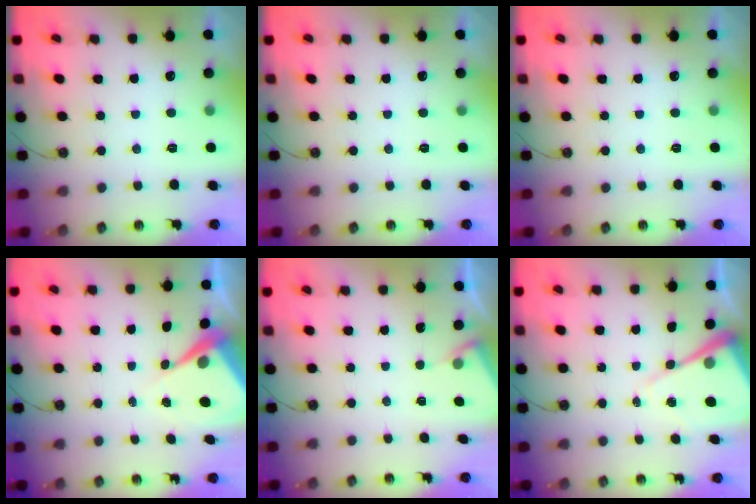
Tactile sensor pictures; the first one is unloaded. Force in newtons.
{"total": 0.0}
{"total": 0.0}
{"total": 7.6, "press": 7.6, "slide": 0.6}
{"total": 3.1, "press": 3.1, "slide": 0.5}
{"total": 11.8, "press": 11.7, "slide": 1.2}